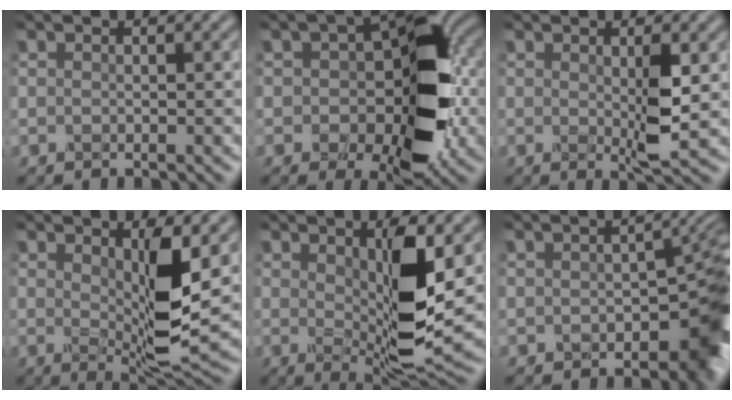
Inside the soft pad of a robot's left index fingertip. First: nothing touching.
{"total": 9.8, "force": [-0.8, 5.7, 7.9], "torque": [-0.103, 0.013, -0.016]}
{"total": 3.3, "force": [0.3, 0.5, 3.2], "torque": [-0.056, -0.008, 0.006]}
{"total": 6.2, "force": [0.9, 1.7, 5.9], "torque": [-0.096, -0.019, 0.018]}
{"total": 7.5, "force": [0.9, 2.2, 7.1], "torque": [-0.119, -0.018, 0.021]}
{"total": 7.7, "force": [-1.8, 4.8, 5.7], "torque": [-0.037, -0.013, -0.023]}